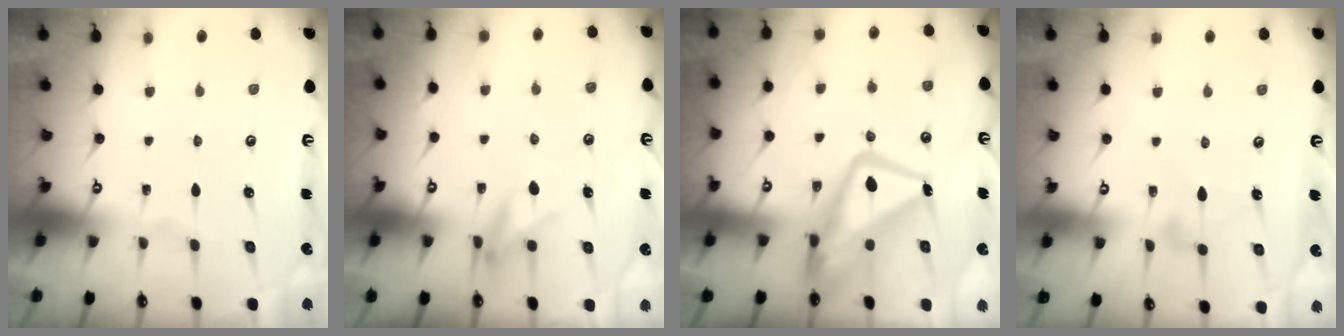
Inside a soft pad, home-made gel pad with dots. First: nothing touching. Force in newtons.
{"total": 5.9, "press": 5.8, "slide": 1.2}
{"total": 15.2, "press": 15.1, "slide": 1.9}
{"total": 5.6, "press": 5.6, "slide": 0.2}